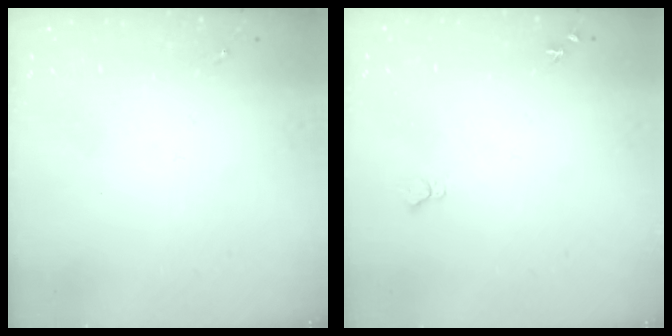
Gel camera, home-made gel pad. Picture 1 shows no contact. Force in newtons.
{"total": 4.6, "press": 4.6, "slide": 0.6}